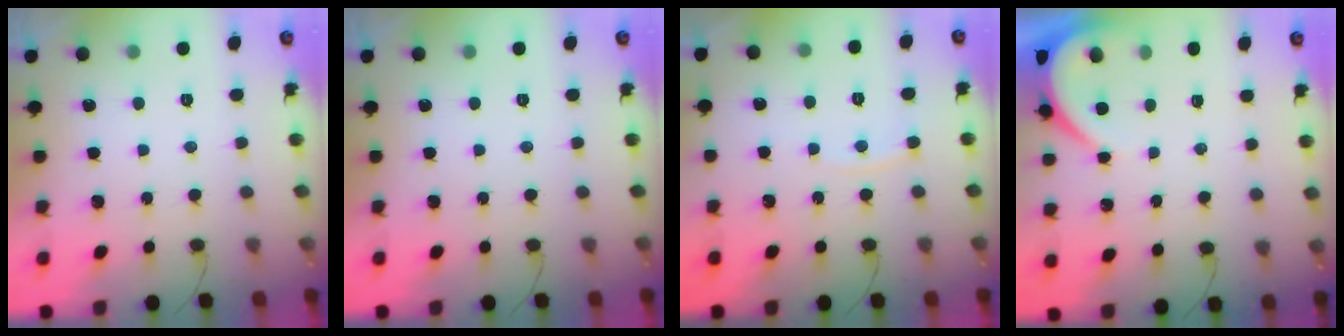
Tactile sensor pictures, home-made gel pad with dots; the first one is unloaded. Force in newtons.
{"total": 0.0}
{"total": 3.6, "press": 3.6, "slide": 0.5}
{"total": 3.9, "press": 3.8, "slide": 0.5}